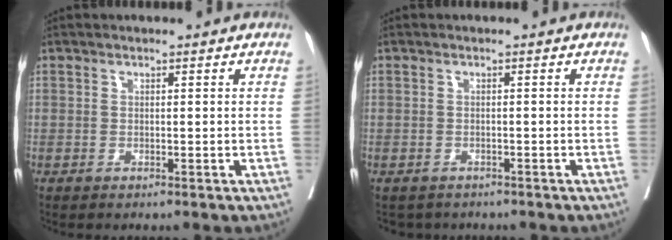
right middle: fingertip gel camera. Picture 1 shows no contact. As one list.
[{"total": 2.8, "force": [-2.4, 1.4, 0.0], "torque": [-0.001, 0.000, -0.035]}]